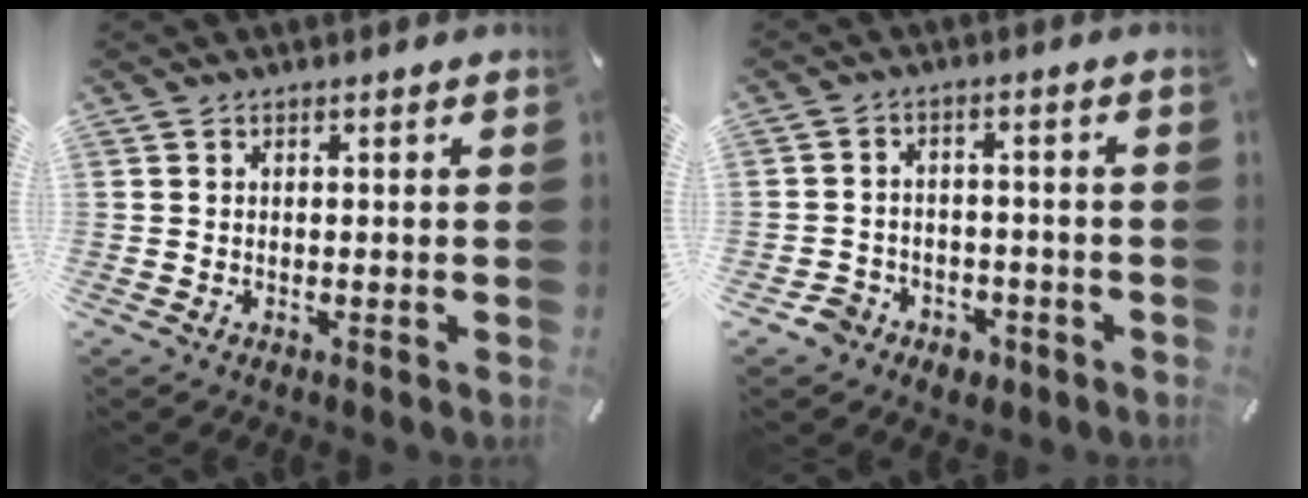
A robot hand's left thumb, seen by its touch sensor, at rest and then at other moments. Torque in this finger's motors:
{"motor_torque": [-0.33, 0.36, 0.00, 0.01, 0.00]}